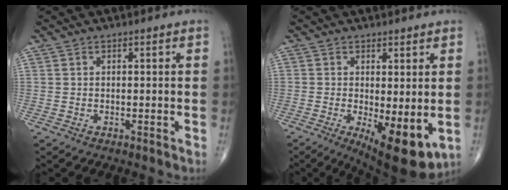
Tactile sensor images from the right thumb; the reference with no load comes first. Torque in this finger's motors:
{"motor_torque": [-0.30, 0.89, 0.52, 0.38, 0.07]}